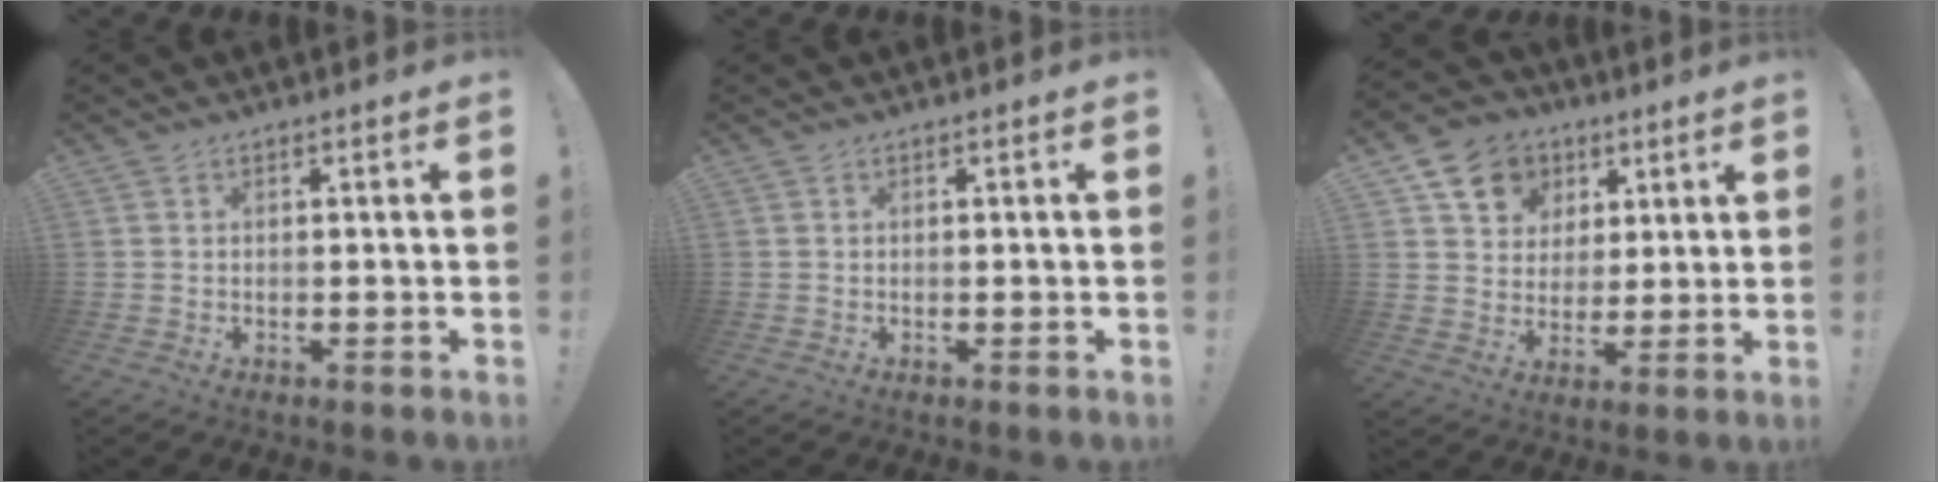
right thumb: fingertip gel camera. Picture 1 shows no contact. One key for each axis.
{"total": 0.0}
{"total": 11.8, "fx": 5.6, "fy": 9.6, "fz": 3.9, "tx": -0.052, "ty": -0.025, "tz": 0.110}